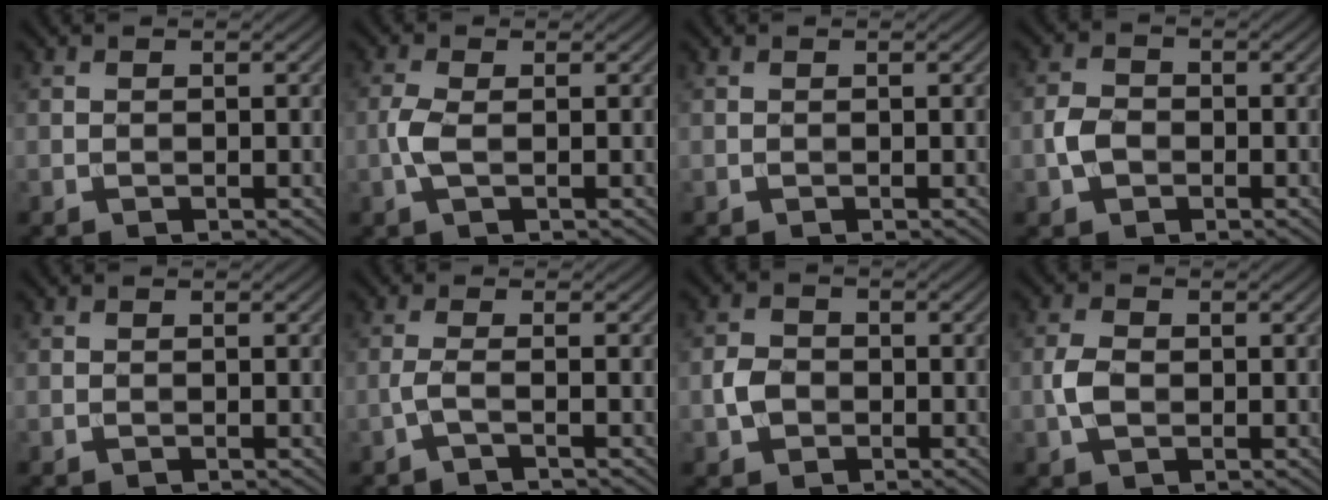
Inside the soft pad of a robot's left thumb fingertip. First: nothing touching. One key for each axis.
{"total": 2.6, "fx": -0.4, "fy": 0.9, "fz": 2.4, "tx": -0.063, "ty": 0.002, "tz": -0.013}
{"total": 0.0}
{"total": 3.2, "fx": -1.0, "fy": 2.5, "fz": 1.8, "tx": -0.043, "ty": 0.000, "tz": -0.026}
{"total": 0.0}
{"total": 2.1, "fx": -0.7, "fy": 0.3, "fz": 1.9, "tx": -0.033, "ty": 0.007, "tz": -0.029}
{"total": 3.0, "fx": -0.9, "fy": 2.5, "fz": 1.5, "tx": -0.035, "ty": -0.001, "tz": -0.022}
{"total": 3.0, "fx": -0.3, "fy": 2.1, "fz": 2.2, "tx": -0.054, "ty": 0.001, "tz": -0.009}